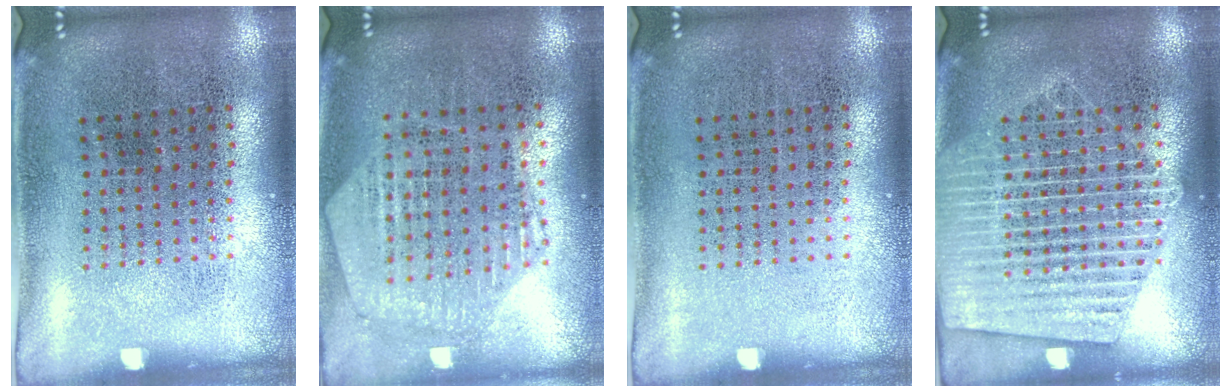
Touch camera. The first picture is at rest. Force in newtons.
{"total": 1.1, "press": 1.1, "slide": 0.3}
{"total": 0.0}
{"total": 2.1, "press": 2.1, "slide": 0.2}